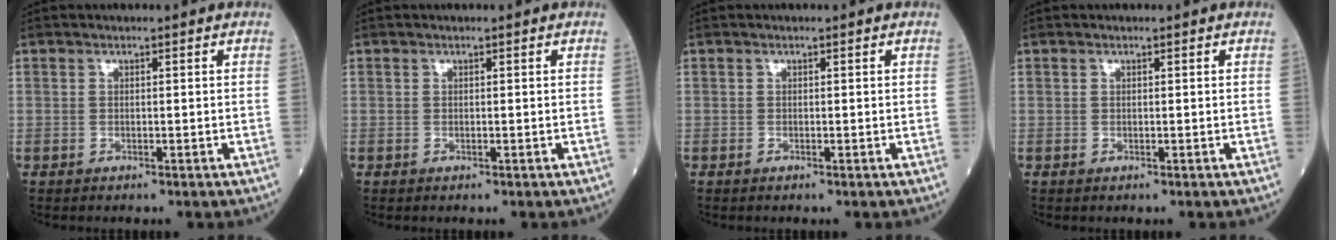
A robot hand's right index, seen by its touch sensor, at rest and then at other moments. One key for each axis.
{"total": 0.0}
{"total": 0.0}
{"total": 0.0}